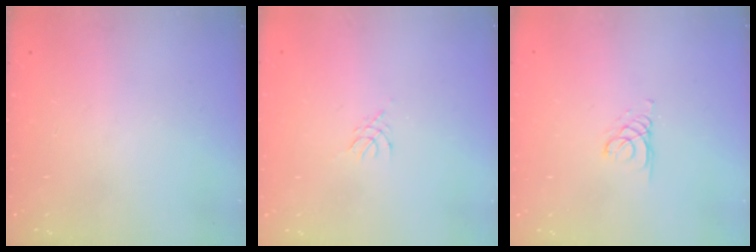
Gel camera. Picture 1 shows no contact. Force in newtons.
{"total": 2.8, "press": 2.7, "slide": 0.6}
{"total": 2.1, "press": 2.1, "slide": 0.2}